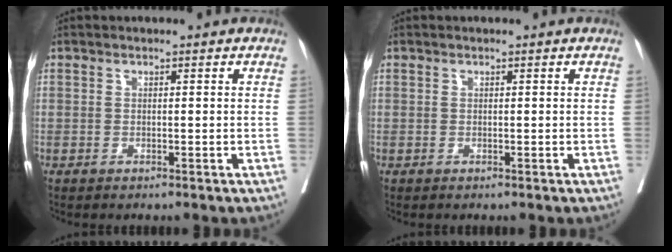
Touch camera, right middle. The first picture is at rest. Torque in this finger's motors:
{"motor_torque": [0.00, 0.00, 0.00, 0.00]}